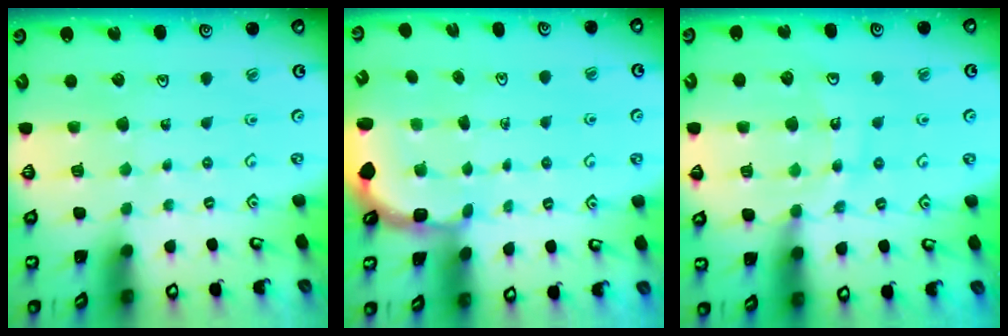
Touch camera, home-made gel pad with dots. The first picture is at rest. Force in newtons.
{"total": 2.5, "press": 2.2, "slide": 1.2}
{"total": 15.3, "press": 14.7, "slide": 4.1}